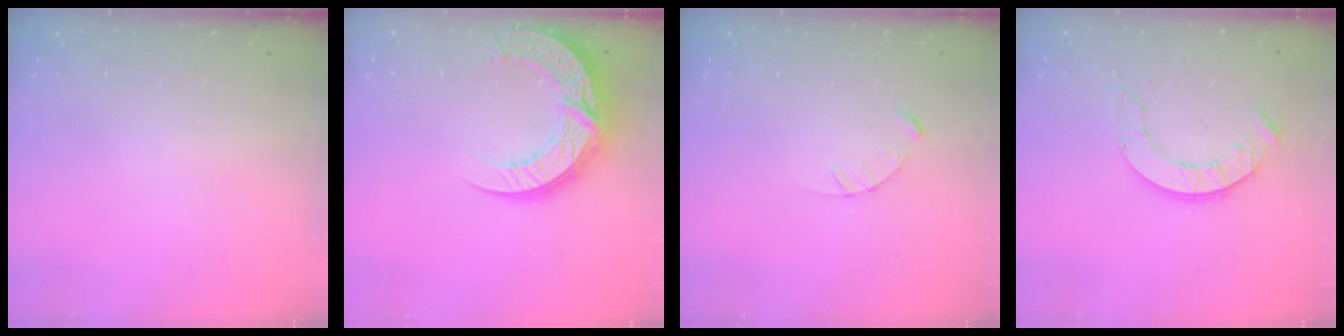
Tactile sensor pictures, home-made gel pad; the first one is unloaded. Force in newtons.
{"total": 16.6, "press": 16.5, "slide": 1.4}
{"total": 2.4, "press": 2.4, "slide": 0.3}
{"total": 8.4, "press": 8.4, "slide": 0.6}